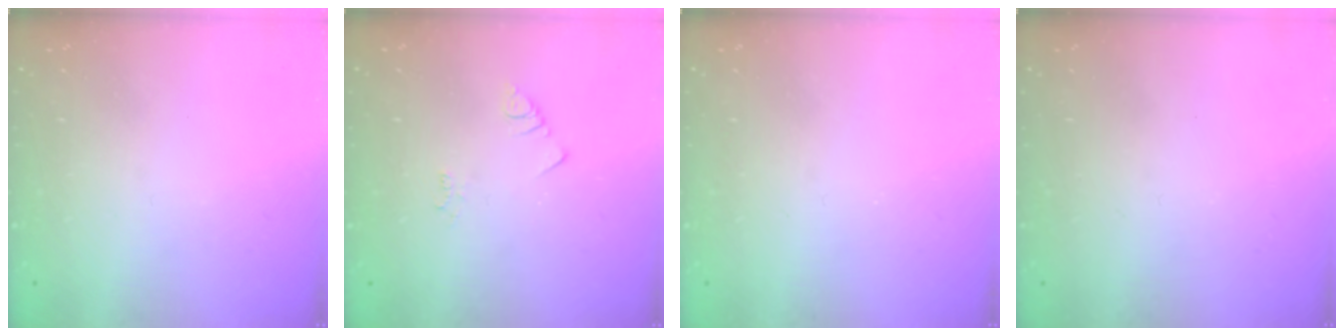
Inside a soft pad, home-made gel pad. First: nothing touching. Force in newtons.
{"total": 2.2, "press": 2.1, "slide": 0.4}
{"total": 2.2, "press": 2.1, "slide": 0.4}
{"total": 1.7, "press": 1.6, "slide": 0.1}